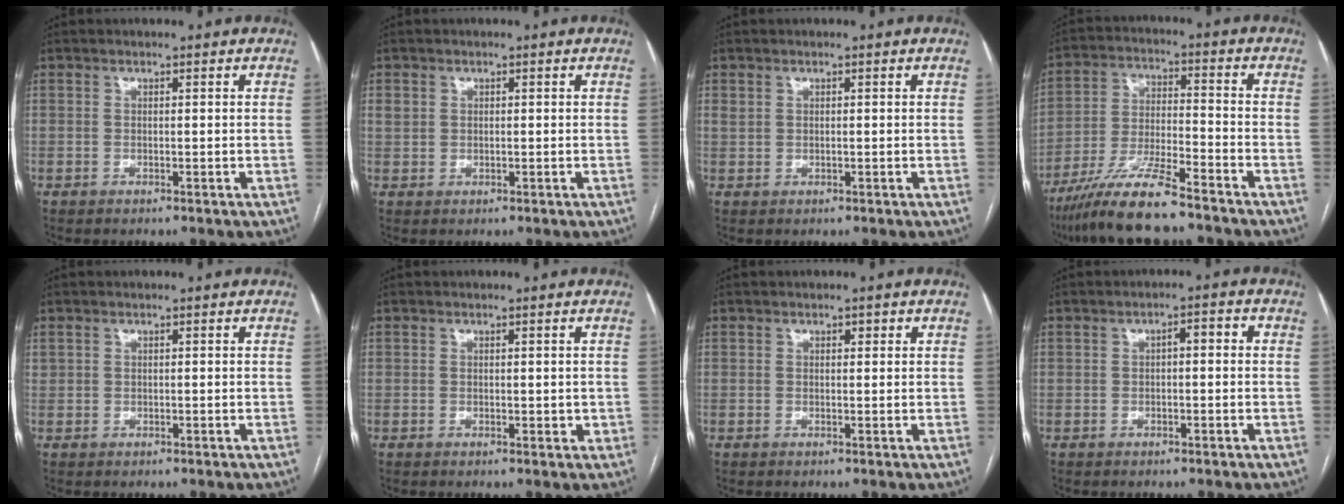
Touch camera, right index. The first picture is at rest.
{"total": 1.7, "force": [0.6, 1.4, 0.6], "torque": [-0.014, 0.011, 0.014]}
{"total": 0.9, "force": [0.4, 0.6, 0.5], "torque": [-0.014, 0.009, 0.012]}
{"total": 11.4, "force": [-9.3, 0.7, 6.6], "torque": [-0.128, -0.020, -0.170]}
{"total": 0.9, "force": [0.5, 0.7, 0.2], "torque": [0.003, 0.010, 0.009]}
{"total": 1.2, "force": [0.1, 0.7, 1.0], "torque": [-0.010, -0.003, 0.003]}
{"total": 0.9, "force": [0.5, 0.6, 0.6], "torque": [-0.008, 0.006, 0.004]}
{"total": 2.6, "force": [0.1, 1.0, 2.4], "torque": [-0.038, 0.018, 0.001]}